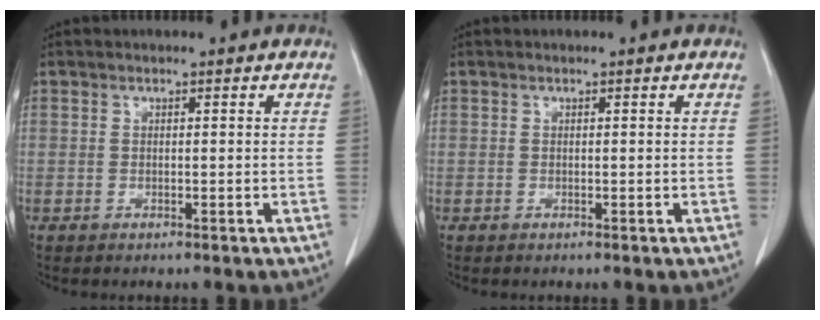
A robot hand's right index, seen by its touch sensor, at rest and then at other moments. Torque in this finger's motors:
{"motor_torque": [0.00, 0.00, 0.00, 0.00]}